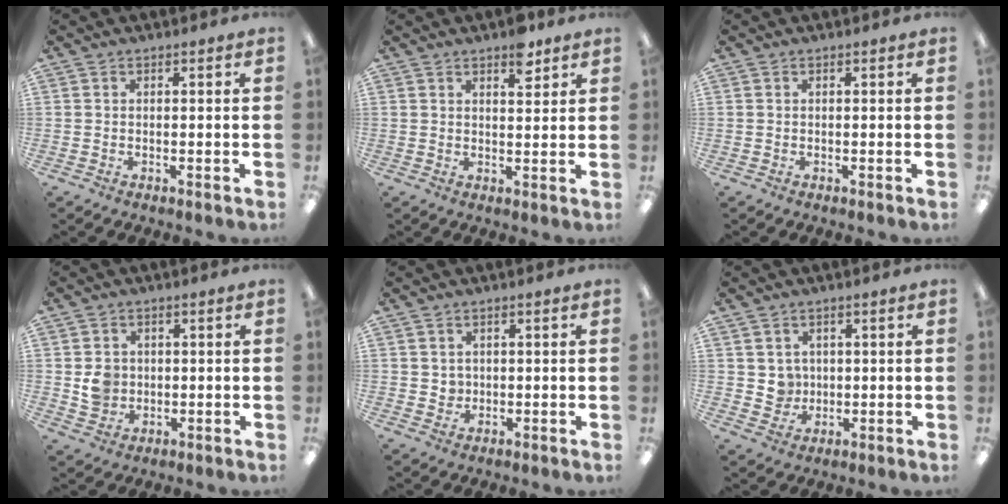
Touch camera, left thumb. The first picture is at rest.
{"total": 5.7, "force": [4.1, 2.5, 3.1], "torque": [-0.021, -0.024, 0.064]}
{"total": 0.0}
{"total": 5.1, "force": [0.5, 4.8, 1.7], "torque": [-0.015, 0.002, 0.008]}
{"total": 2.6, "force": [1.1, 2.3, 0.0], "torque": [0.001, 0.001, 0.018]}
{"total": 4.6, "force": [1.8, 4.2, 0.1], "torque": [-0.004, -0.003, 0.034]}